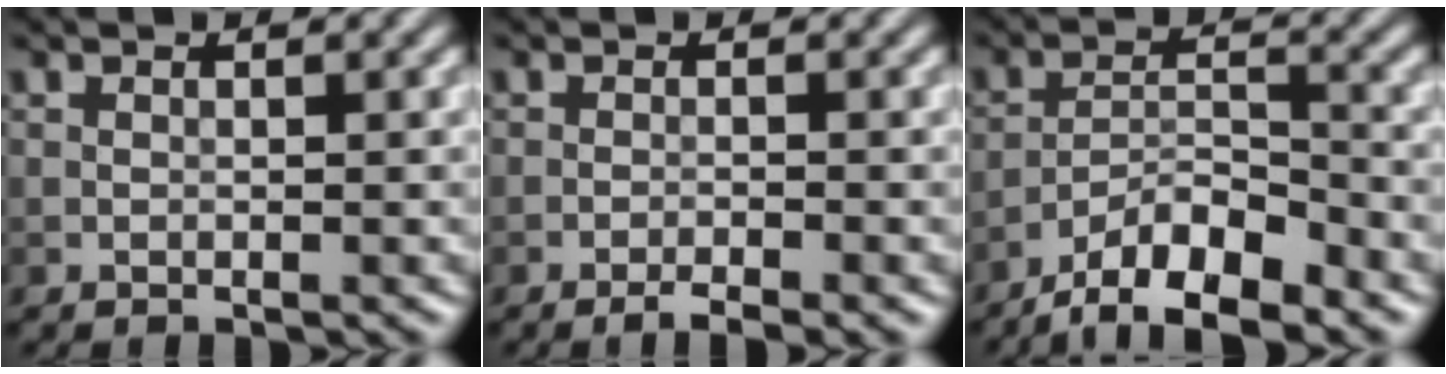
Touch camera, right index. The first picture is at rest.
{"total": 2.0, "force": [-1.3, 0.3, 1.4], "torque": [-0.024, 0.003, -0.026]}
{"total": 6.9, "force": [-5.2, 1.8, 4.1], "torque": [-0.066, 0.000, -0.095]}